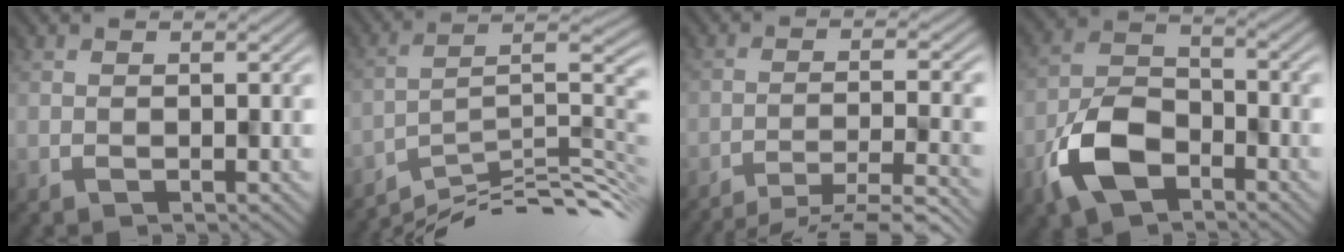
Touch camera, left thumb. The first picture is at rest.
{"total": 10.6, "force": [-8.0, 1.7, 6.8], "torque": [-0.104, 0.009, -0.138]}
{"total": 8.6, "force": [-7.4, 0.8, 4.3], "torque": [-0.067, 0.004, -0.109]}
{"total": 8.7, "force": [-4.7, 4.9, 5.4], "torque": [-0.121, -0.001, -0.105]}